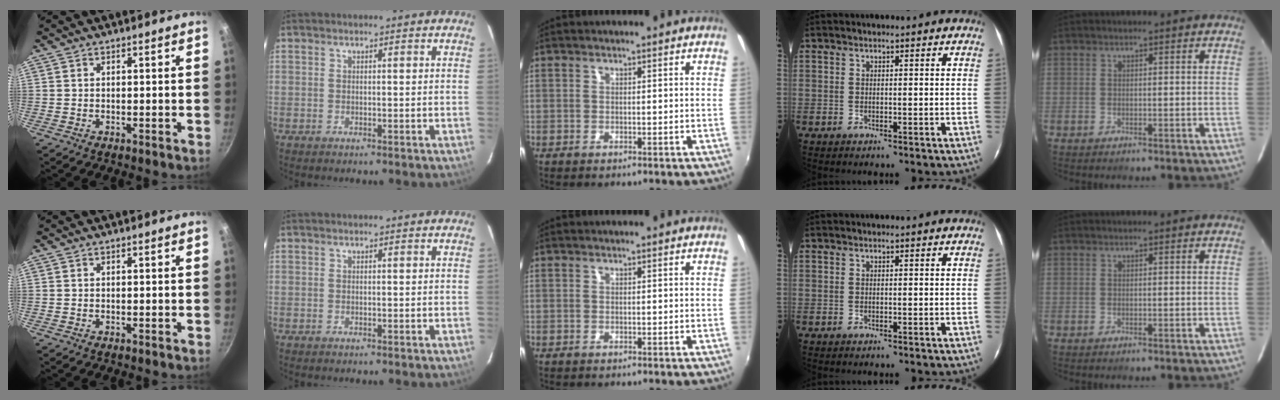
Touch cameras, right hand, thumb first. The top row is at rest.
{}